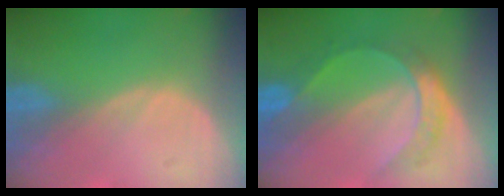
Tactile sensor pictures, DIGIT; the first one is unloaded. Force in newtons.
{"total": 6.1, "press": 6.1, "slide": 0.3}